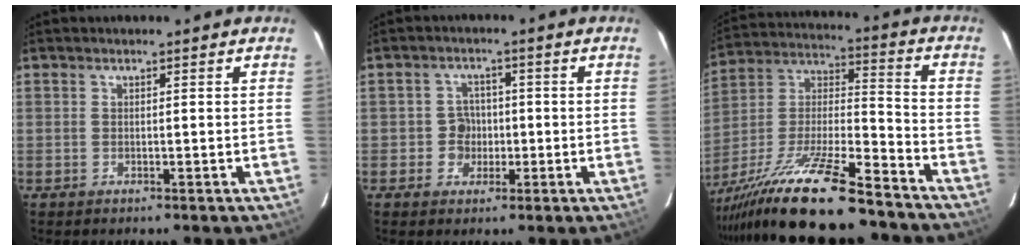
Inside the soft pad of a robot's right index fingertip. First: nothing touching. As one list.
[{"total": 3.6, "force": [-0.6, 3.4, 1.0], "torque": [-0.011, 0.010, -0.008]}, {"total": 21.7, "force": [-17.0, 2.3, 13.3], "torque": [-0.261, -0.026, -0.305]}]